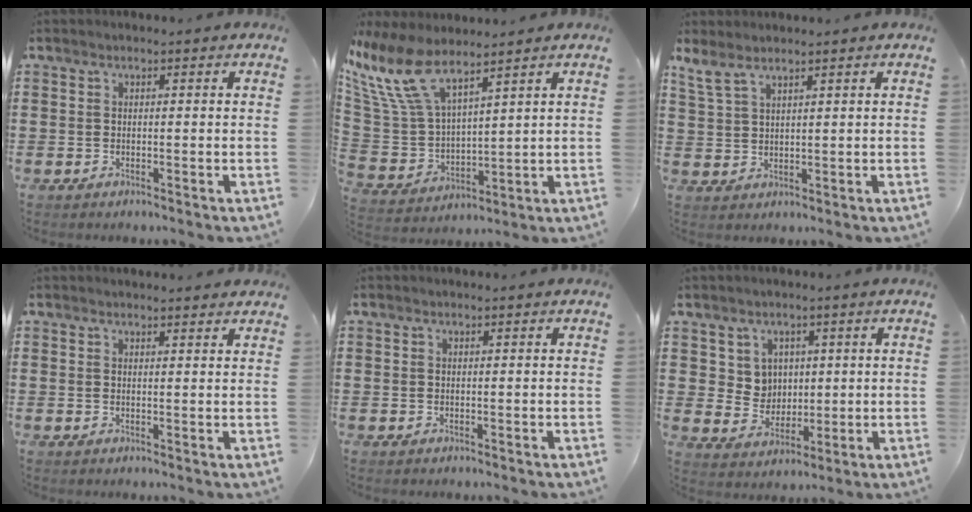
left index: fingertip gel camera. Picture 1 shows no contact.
{"total": 11.4, "force": [7.8, 4.1, 7.2], "torque": [-0.190, -0.037, 0.141]}
{"total": 3.0, "force": [2.3, 0.7, 1.8], "torque": [-0.041, 0.000, 0.043]}
{"total": 1.6, "force": [1.6, 0.0, 0.1], "torque": [-0.006, 0.002, 0.031]}
{"total": 0.0}
{"total": 4.6, "force": [1.9, 4.1, 0.7], "torque": [-0.029, 0.006, 0.034]}